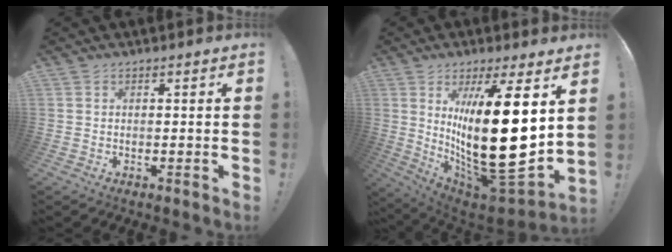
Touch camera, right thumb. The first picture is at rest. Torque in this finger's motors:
{"motor_torque": [0.81, 4.20, 1.83, -0.93, 0.89]}